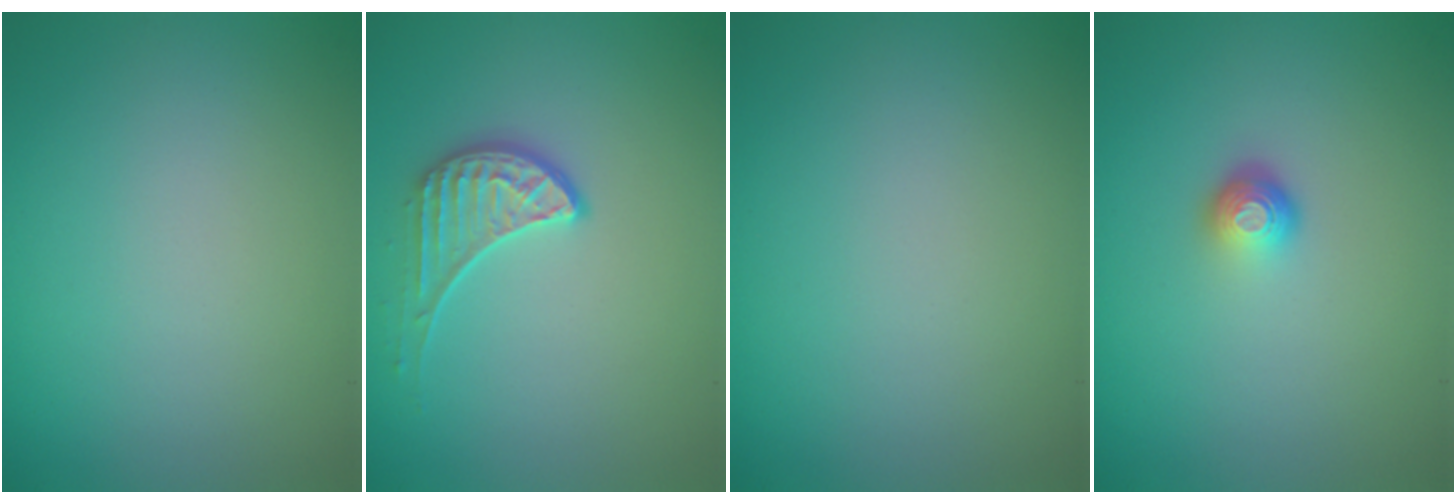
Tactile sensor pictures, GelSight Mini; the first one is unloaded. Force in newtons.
{"total": 2.3, "press": 1.7, "slide": 1.5}
{"total": 0.0}
{"total": 1.8, "press": 1.1, "slide": 1.4}